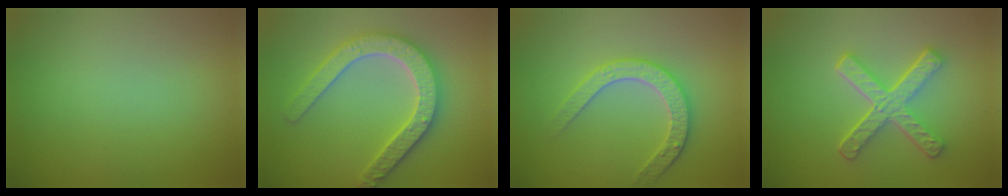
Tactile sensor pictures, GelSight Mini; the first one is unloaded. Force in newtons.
{"total": 5.3, "press": 5.2, "slide": 1.0}
{"total": 3.2, "press": 3.1, "slide": 1.0}
{"total": 5.0, "press": 3.8, "slide": 3.2}